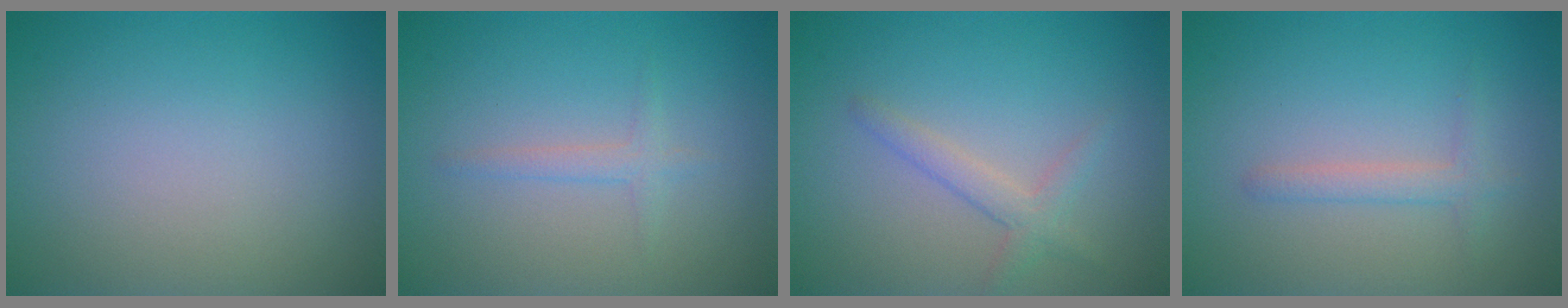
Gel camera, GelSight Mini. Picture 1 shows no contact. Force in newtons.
{"total": 1.2, "press": 1.2, "slide": 0.1}
{"total": 2.0, "press": 2.0, "slide": 0.1}
{"total": 1.5, "press": 1.5, "slide": 0.0}